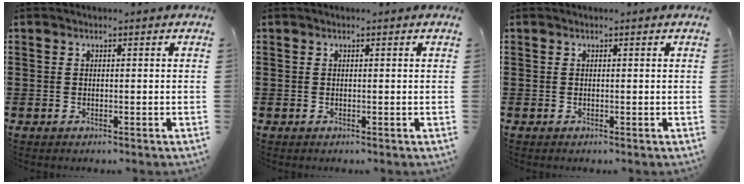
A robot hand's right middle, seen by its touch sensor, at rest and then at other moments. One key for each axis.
{"total": 0.0}
{"total": 0.0}